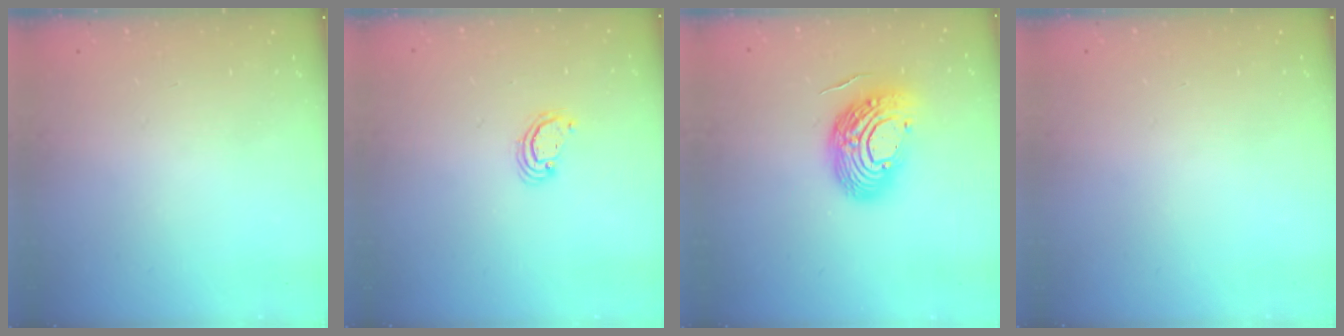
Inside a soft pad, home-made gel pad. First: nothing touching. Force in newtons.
{"total": 2.5, "press": 2.5, "slide": 0.2}
{"total": 13.9, "press": 13.8, "slide": 1.6}
{"total": 0.0}